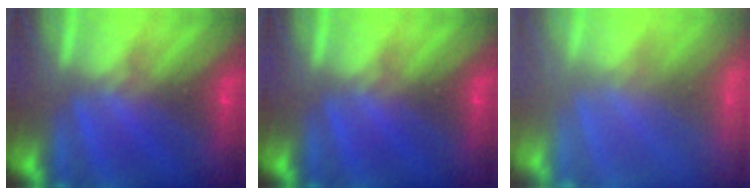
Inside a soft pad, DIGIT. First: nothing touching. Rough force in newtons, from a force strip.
{"total": 0.0}
{"total": 7.5}